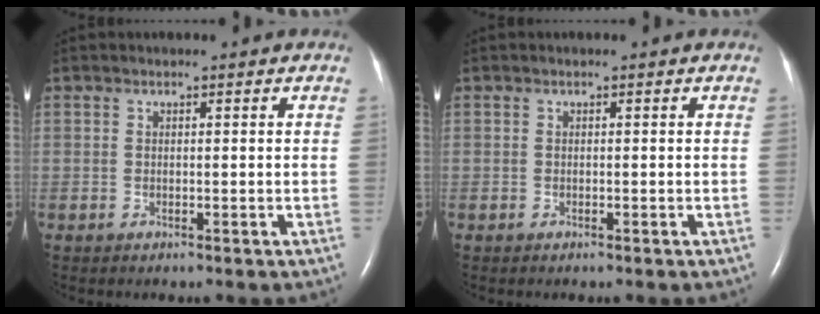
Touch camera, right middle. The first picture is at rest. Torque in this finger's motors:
{"motor_torque": [0.07, 0.00, 0.07, 0.01]}